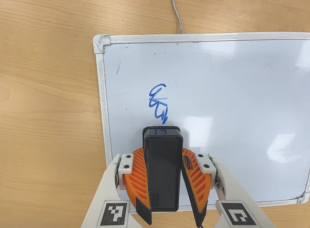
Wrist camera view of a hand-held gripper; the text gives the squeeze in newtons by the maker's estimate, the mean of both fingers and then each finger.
{"total": 10.7, "left": 9.6, "right": 11.7}